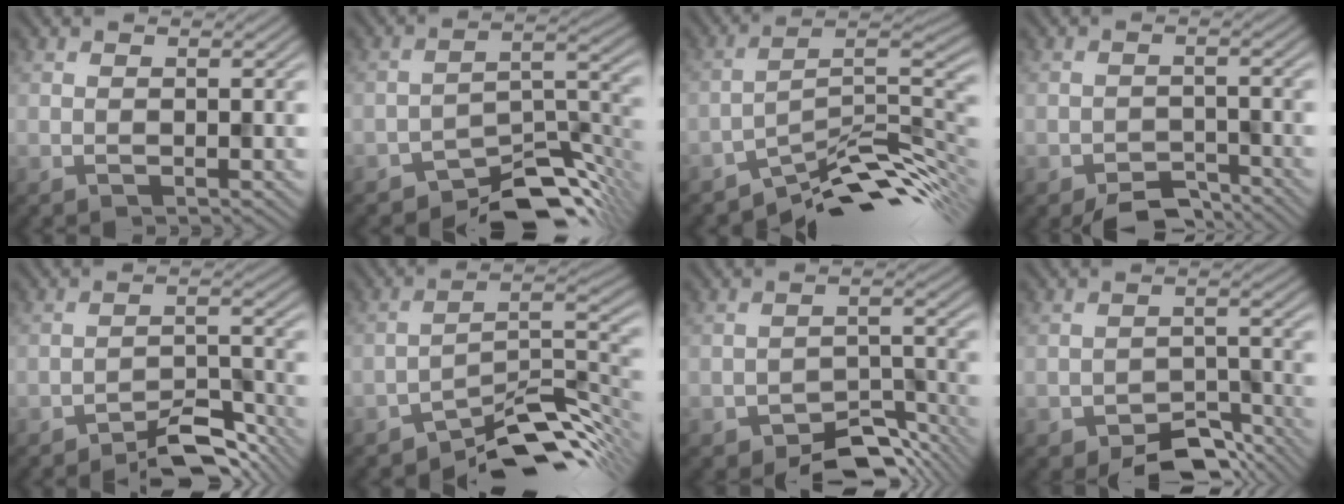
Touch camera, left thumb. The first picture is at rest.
{"total": 9.8, "force": [-7.8, 3.5, 4.8], "torque": [-0.052, -0.001, -0.139]}
{"total": 11.1, "force": [-7.9, 3.3, 7.1], "torque": [-0.099, 0.002, -0.142]}
{"total": 4.1, "force": [-3.5, 1.6, 1.5], "torque": [-0.022, -0.004, -0.060]}
{"total": 5.7, "force": [-4.6, 1.6, 3.0], "torque": [-0.039, 0.008, -0.076]}
{"total": 10.6, "force": [-8.1, 3.3, 6.0], "torque": [-0.078, 0.003, -0.153]}
{"total": 7.2, "force": [-5.5, 3.2, 3.4], "torque": [-0.041, -0.011, -0.088]}
{"total": 6.6, "force": [-4.9, 3.1, 3.1], "torque": [-0.040, -0.011, -0.078]}